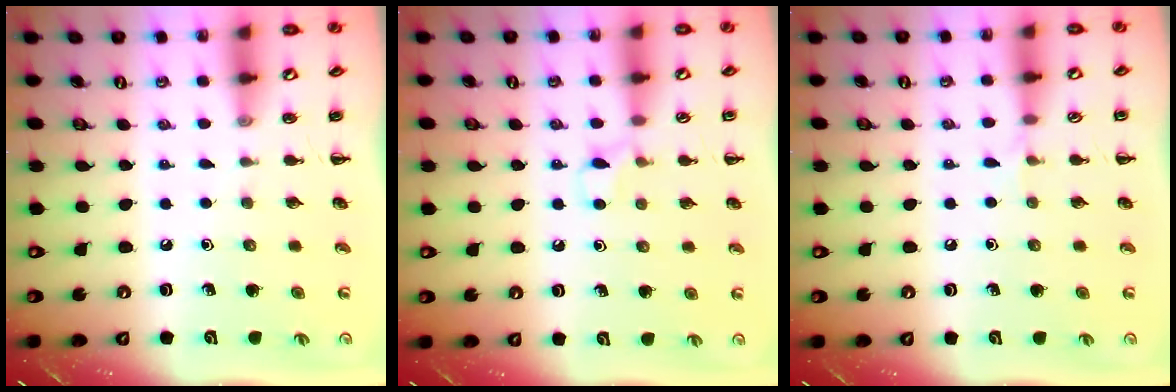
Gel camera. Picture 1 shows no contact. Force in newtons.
{"total": 5.7, "press": 5.3, "slide": 2.0}
{"total": 4.1, "press": 3.8, "slide": 1.5}